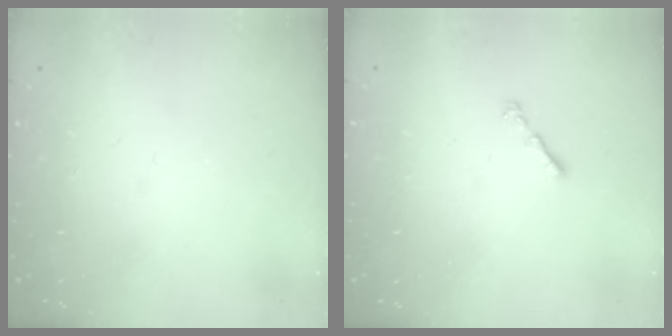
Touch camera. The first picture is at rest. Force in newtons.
{"total": 0.9, "press": 0.8, "slide": 0.5}